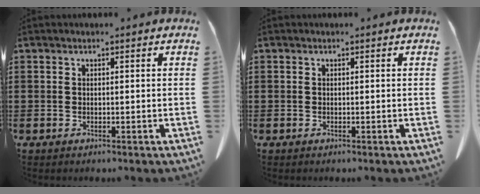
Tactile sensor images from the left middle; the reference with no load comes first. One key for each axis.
{"total": 0.0}